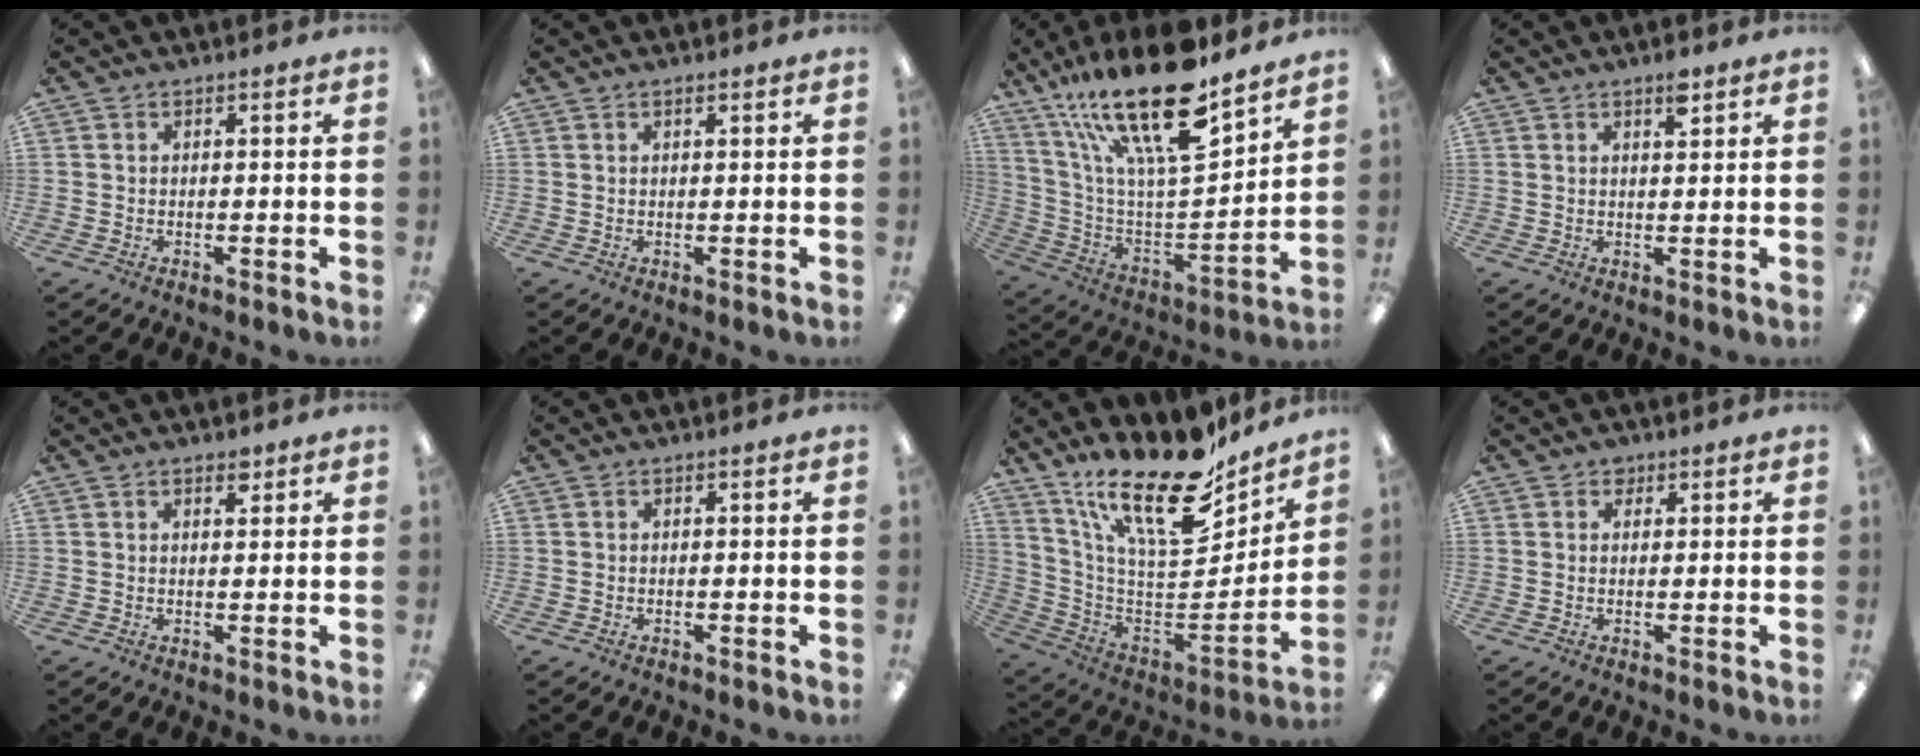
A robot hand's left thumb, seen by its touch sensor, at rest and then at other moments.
{"total": 0.8, "force": [0.6, 0.2, 0.5], "torque": [-0.011, 0.000, 0.012]}
{"total": 24.7, "force": [17.5, 7.0, 16.0], "torque": [-0.297, -0.117, 0.295]}
{"total": 3.6, "force": [2.5, 1.2, 2.3], "torque": [-0.027, -0.009, 0.039]}
{"total": 2.3, "force": [1.8, 1.0, 1.0], "torque": [-0.006, -0.006, 0.030]}
{"total": 0.0}
{"total": 23.6, "force": [17.0, 8.6, 14.0], "torque": [-0.230, -0.127, 0.289]}
{"total": 1.8, "force": [1.2, 1.1, 0.6], "torque": [-0.003, -0.002, 0.021]}